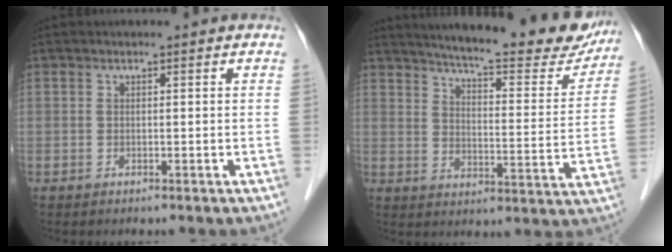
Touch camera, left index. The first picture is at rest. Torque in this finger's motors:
{"motor_torque": [0.12, -0.20, 0.41, 0.07]}